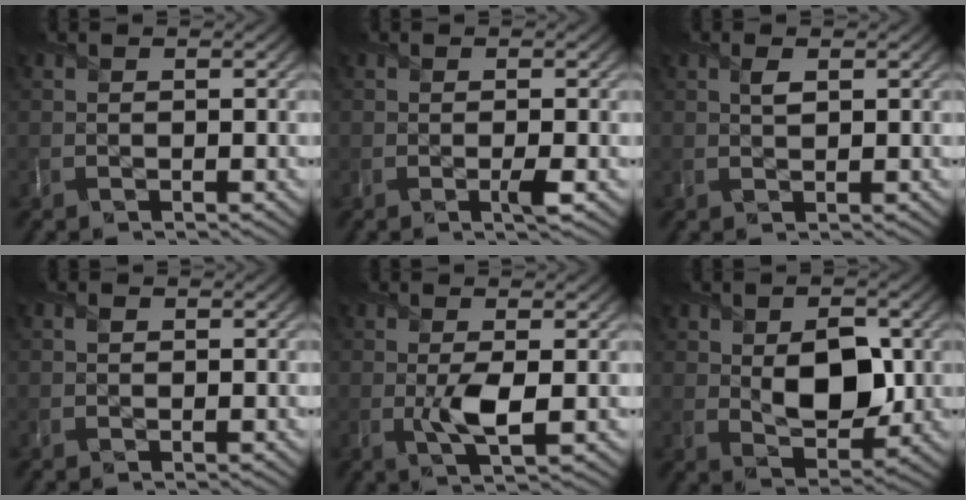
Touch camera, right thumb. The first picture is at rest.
{"total": 1.2, "force": [-0.3, 0.0, 1.1], "torque": [-0.020, -0.002, -0.009]}
{"total": 1.2, "force": [0.7, 0.4, 0.9], "torque": [-0.020, 0.000, 0.013]}
{"total": 0.6, "force": [0.3, 0.5, 0.3], "torque": [-0.004, -0.001, 0.002]}
{"total": 3.5, "force": [-0.1, 1.0, 3.4], "torque": [-0.072, -0.004, -0.002]}
{"total": 7.9, "force": [0.6, 4.8, 6.2], "torque": [-0.105, -0.006, 0.011]}